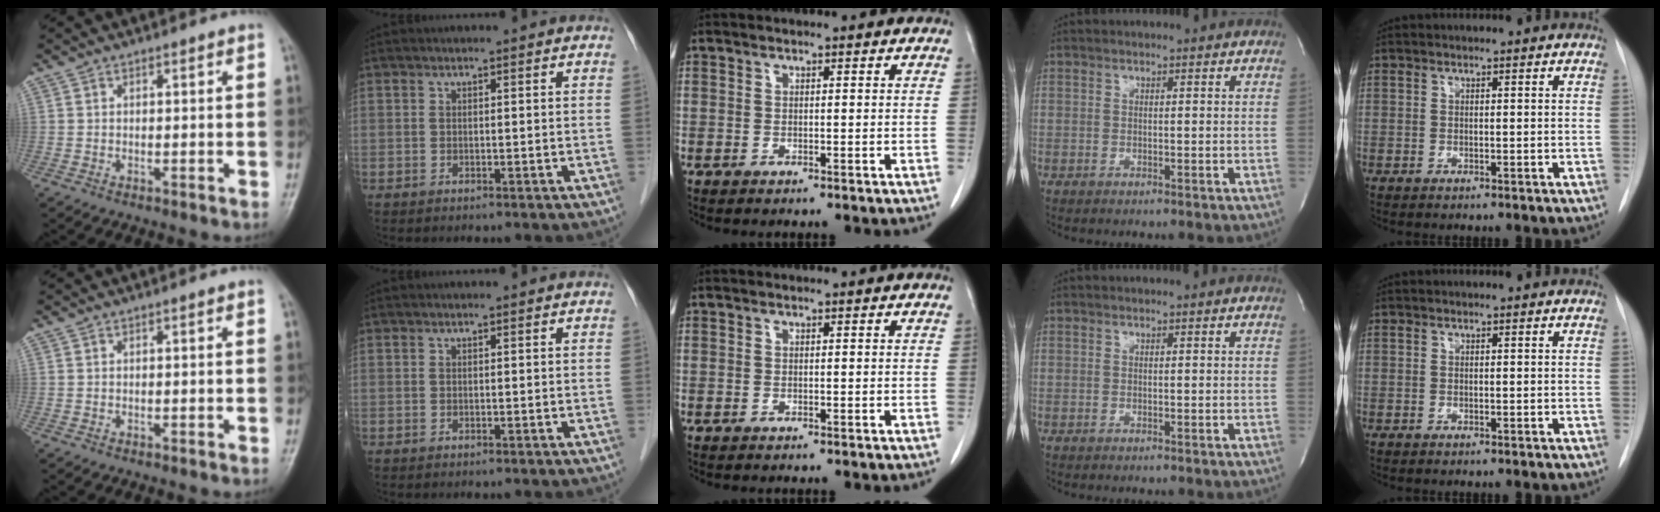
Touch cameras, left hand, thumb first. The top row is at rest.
{}